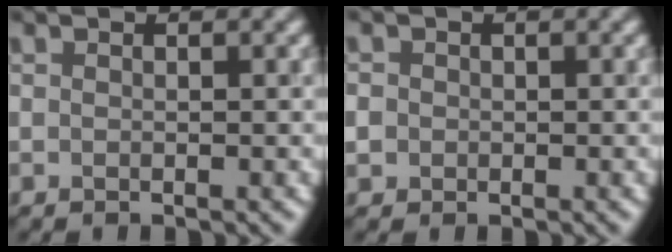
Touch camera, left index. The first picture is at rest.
{"total": 2.1, "force": [0.2, 2.0, 0.7], "torque": [-0.002, 0.009, -0.004]}